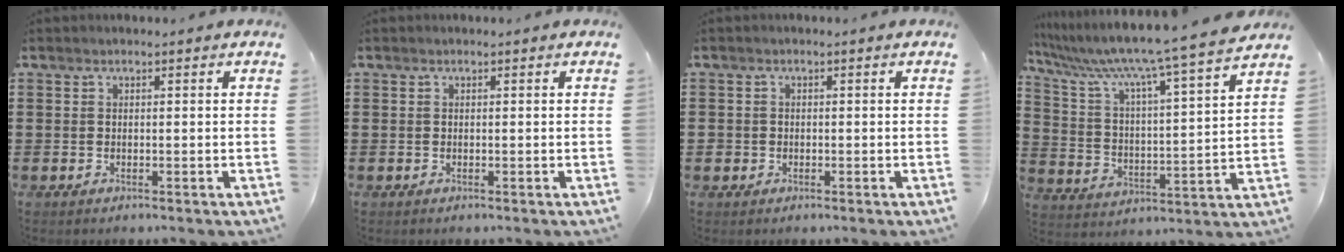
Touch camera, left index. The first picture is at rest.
{"total": 0.0}
{"total": 1.1, "force": [-0.4, 1.0, 0.0], "torque": [-0.004, 0.003, -0.010]}
{"total": 8.2, "force": [6.9, -1.0, 4.2], "torque": [-0.114, -0.060, 0.105]}